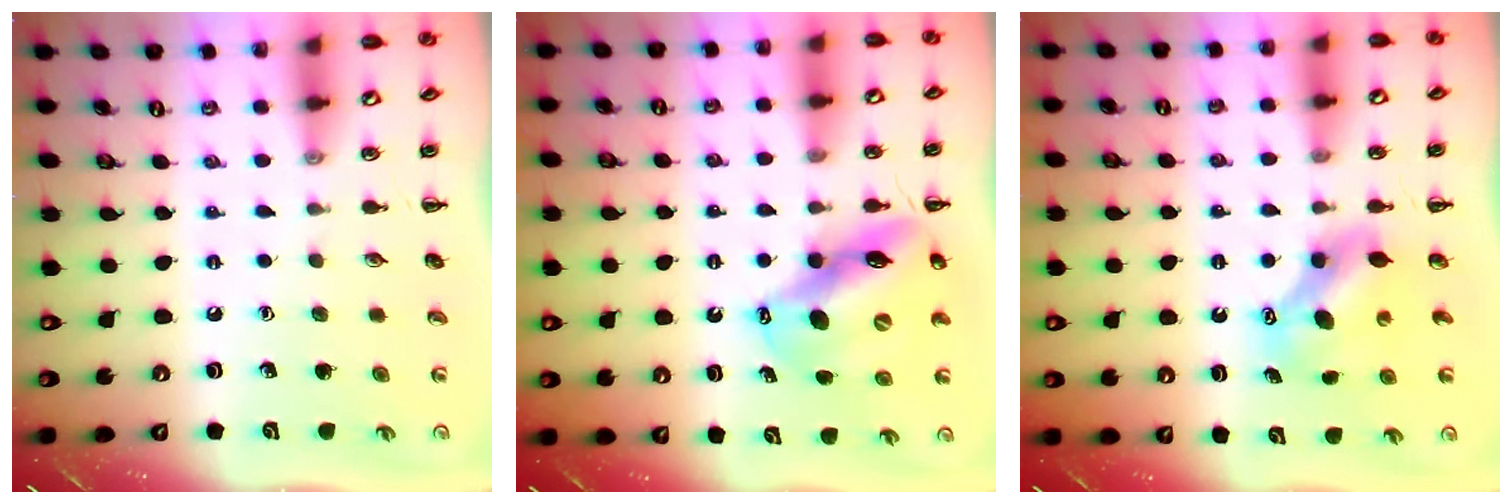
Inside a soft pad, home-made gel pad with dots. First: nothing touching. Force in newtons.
{"total": 13.6, "press": 13.1, "slide": 3.5}
{"total": 7.3, "press": 7.3, "slide": 0.7}